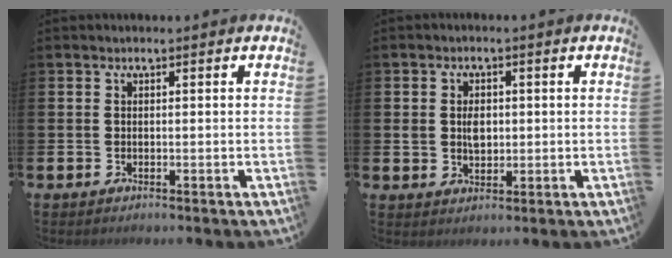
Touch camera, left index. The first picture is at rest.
{"total": 3.1, "force": [0.5, 2.3, 2.1], "torque": [-0.025, 0.002, 0.004]}